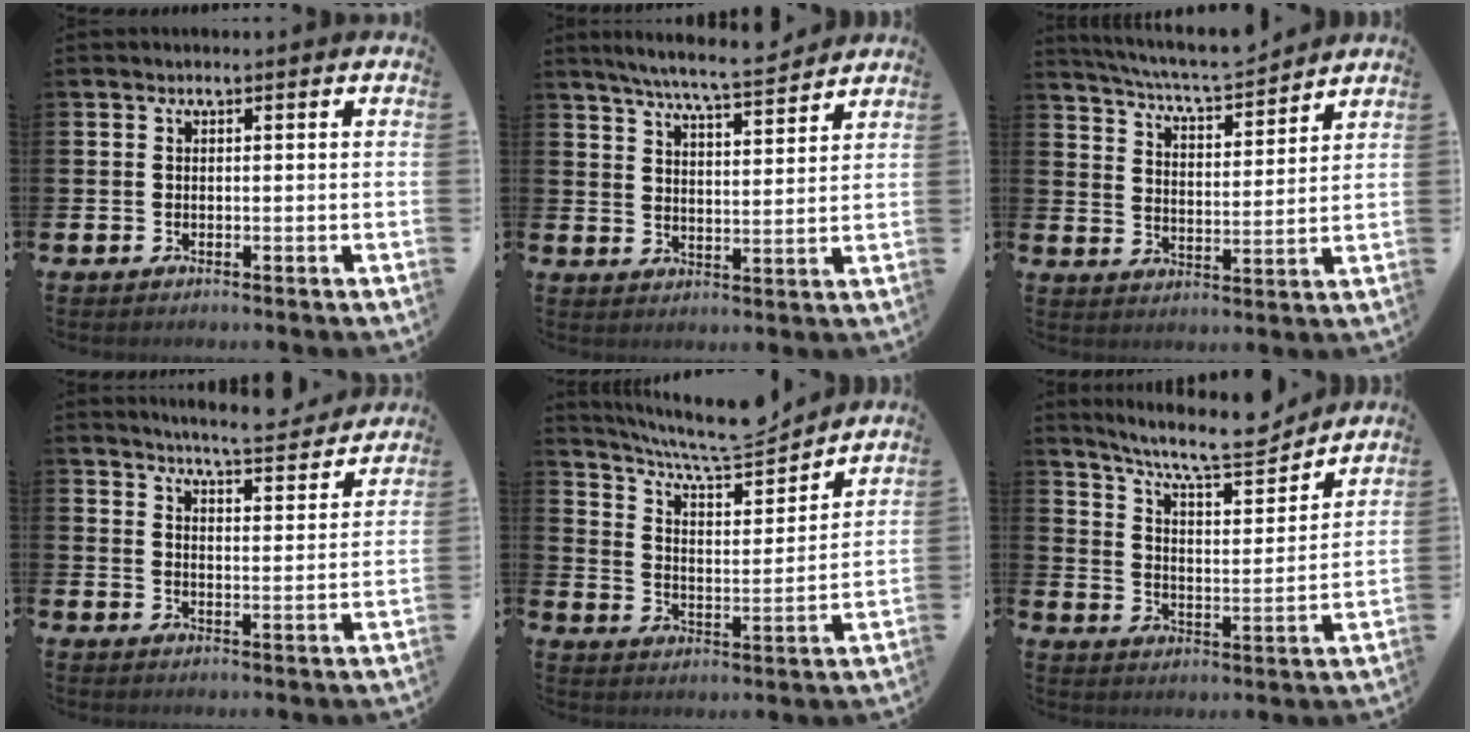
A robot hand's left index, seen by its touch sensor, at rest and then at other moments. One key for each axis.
{"total": 9.8, "fx": 8.7, "fy": 2.0, "fz": 4.0, "tx": -0.099, "ty": -0.058, "tz": 0.149}
{"total": 6.4, "fx": 6.3, "fy": 0.2, "fz": 1.3, "tx": -0.056, "ty": -0.044, "tz": 0.110}
{"total": 5.9, "fx": 5.8, "fy": -0.1, "fz": 1.0, "tx": -0.030, "ty": -0.043, "tz": 0.100}
{"total": 9.1, "fx": 8.3, "fy": 1.5, "fz": 3.2, "tx": -0.091, "ty": -0.057, "tz": 0.146}
{"total": 9.8, "fx": 8.8, "fy": 1.7, "fz": 4.0, "tx": -0.098, "ty": -0.054, "tz": 0.151}